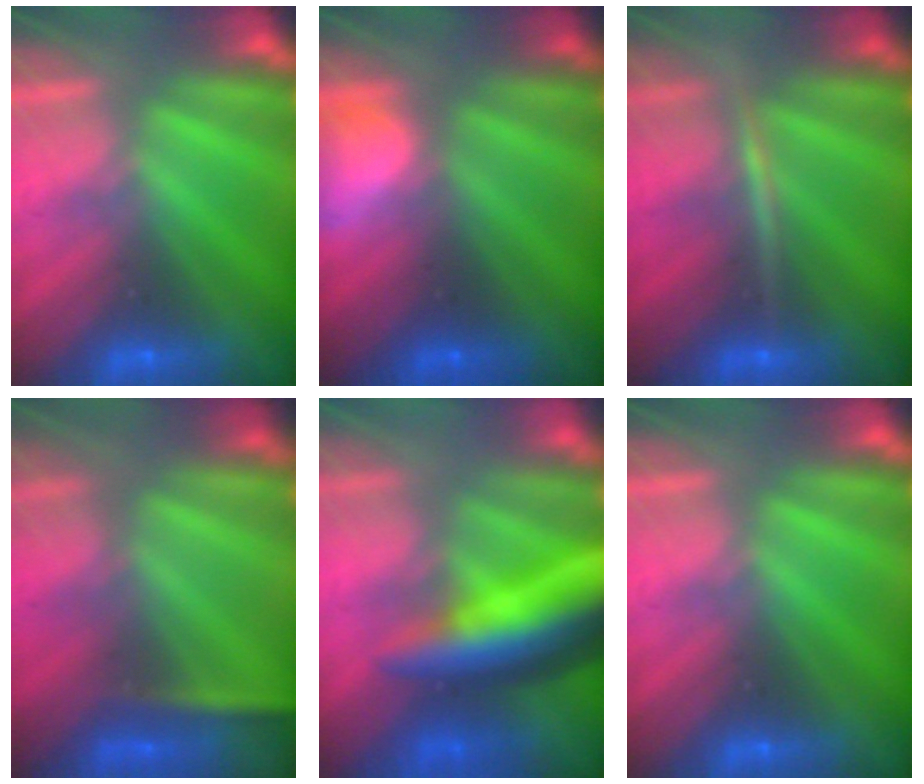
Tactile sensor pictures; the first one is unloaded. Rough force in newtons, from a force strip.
{"total": 2.7}
{"total": 3.0}
{"total": 2.9}
{"total": 8.0}
{"total": 0.0}